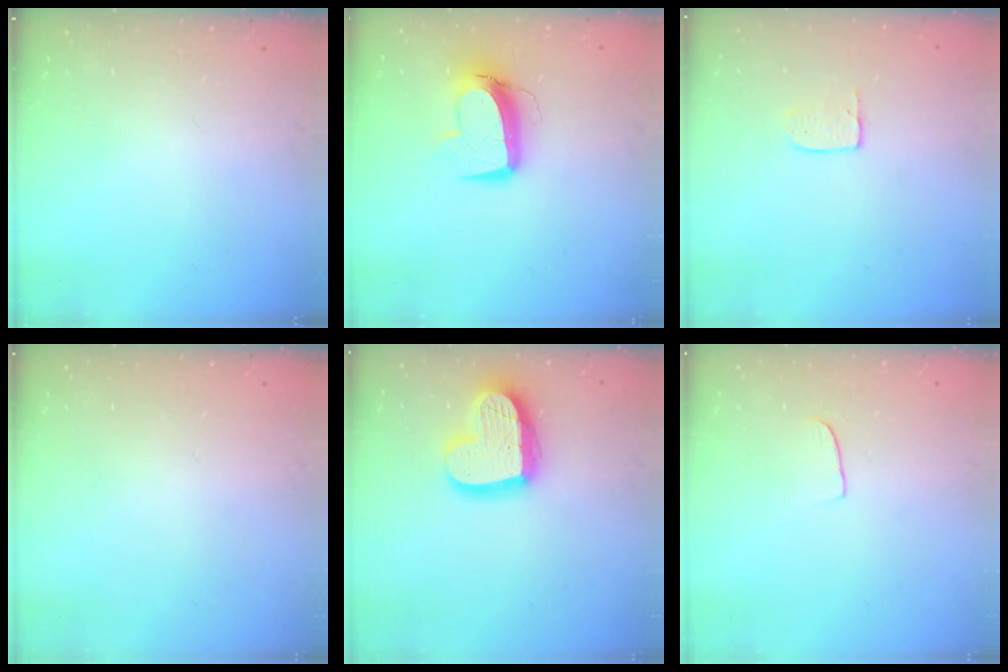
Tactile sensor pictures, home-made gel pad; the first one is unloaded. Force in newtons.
{"total": 11.8, "press": 11.7, "slide": 1.2}
{"total": 3.5, "press": 3.5, "slide": 0.2}
{"total": 0.0}
{"total": 18.9, "press": 18.8, "slide": 1.7}
{"total": 5.2, "press": 5.2, "slide": 0.3}